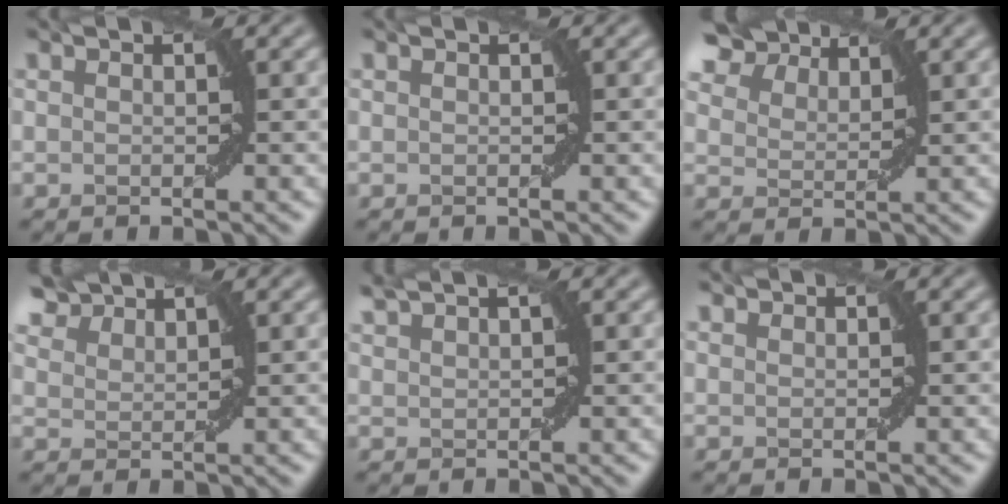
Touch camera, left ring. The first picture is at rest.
{"total": 0.0}
{"total": 6.2, "force": [5.3, 2.3, 2.2], "torque": [-0.062, 0.005, 0.094]}
{"total": 4.3, "force": [4.0, 1.3, 1.2], "torque": [-0.039, 0.007, 0.079]}
{"total": 2.2, "force": [1.9, 0.2, 1.1], "torque": [-0.015, 0.007, 0.032]}
{"total": 0.6, "force": [0.6, 0.1, 0.0], "torque": [-0.001, 0.001, 0.012]}